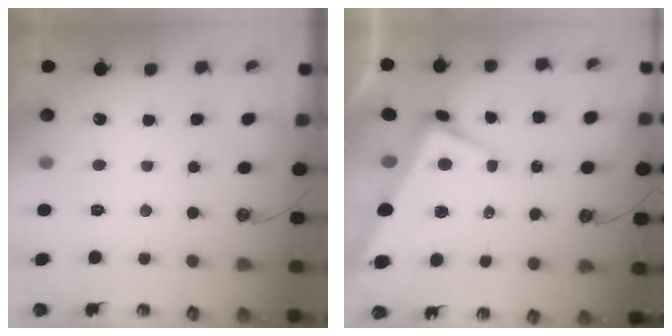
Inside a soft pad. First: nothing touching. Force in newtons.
{"total": 1.1, "press": 0.5, "slide": 1.0}